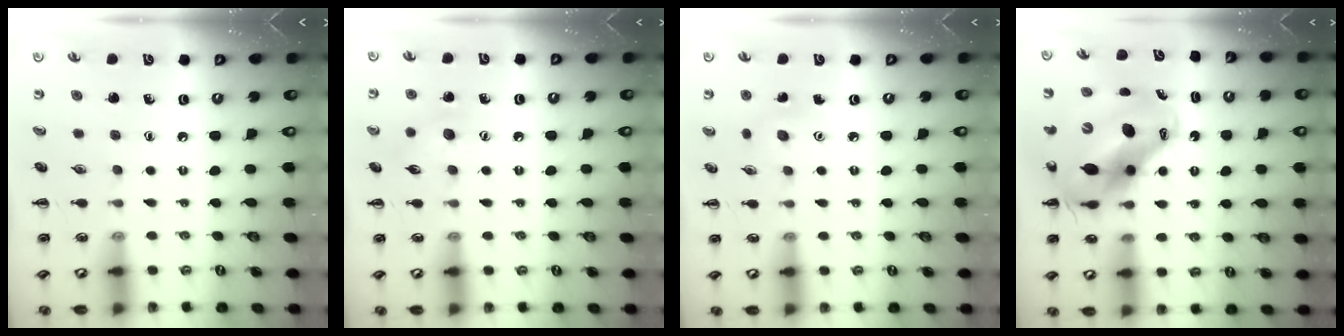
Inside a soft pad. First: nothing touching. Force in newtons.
{"total": 7.0, "press": 6.8, "slide": 1.3}
{"total": 3.5, "press": 3.4, "slide": 0.9}
{"total": 16.2, "press": 15.7, "slide": 4.2}